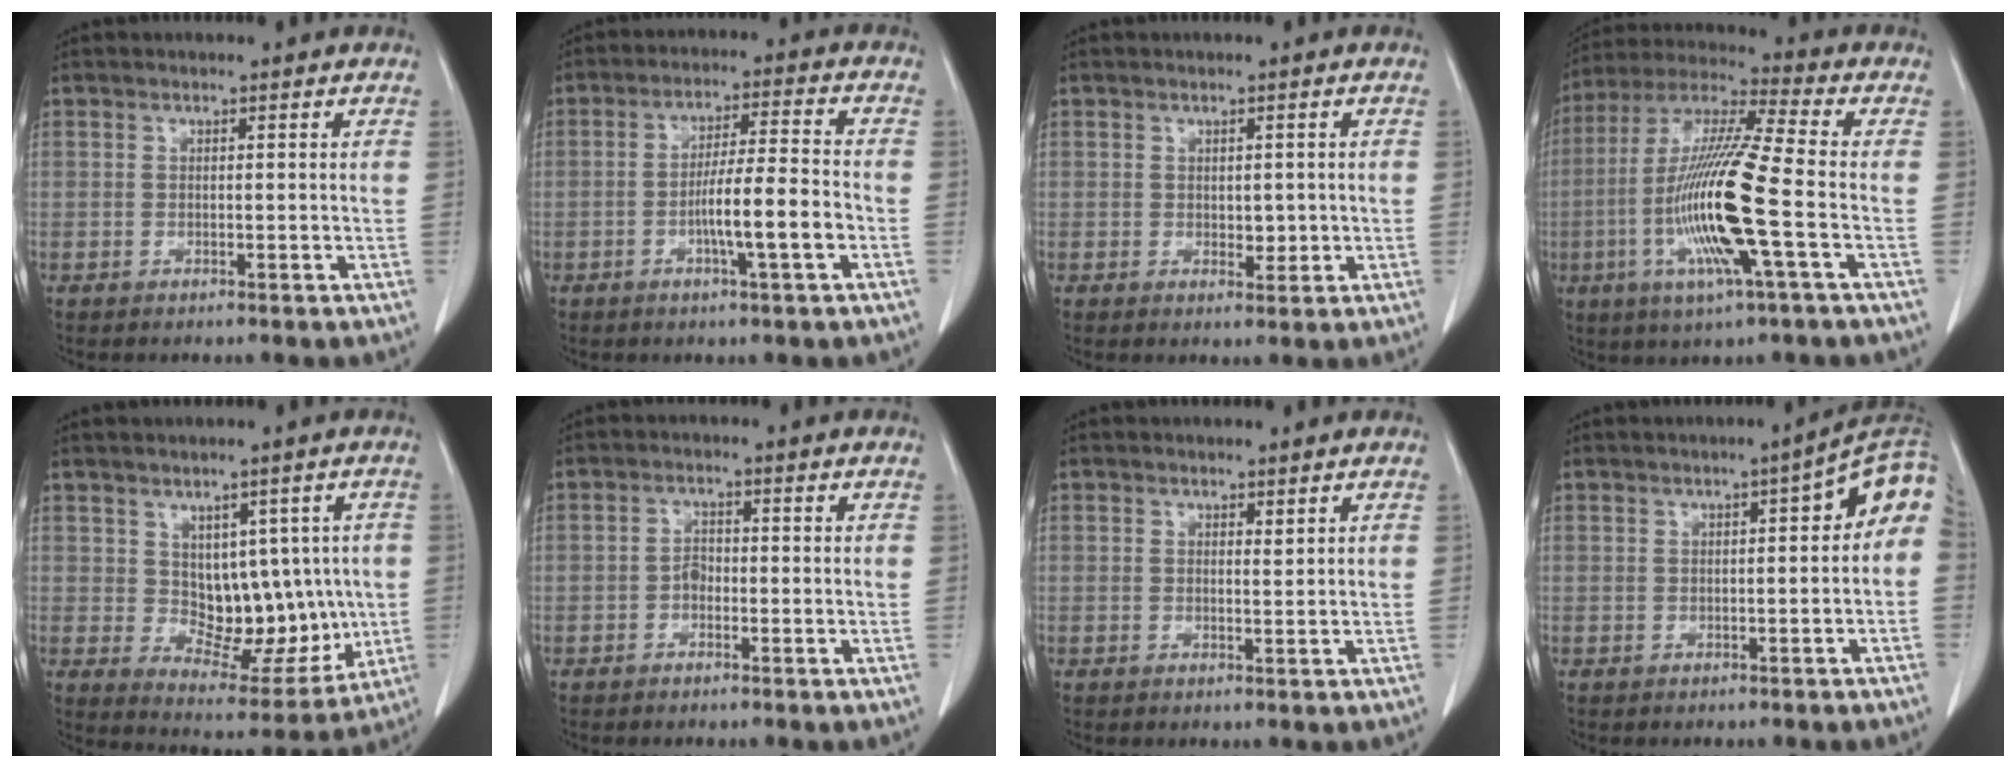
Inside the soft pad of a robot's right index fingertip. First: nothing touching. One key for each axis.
{"total": 8.3, "fx": -2.7, "fy": 0.2, "fz": 7.9, "tx": -0.136, "ty": 0.006, "tz": -0.047}
{"total": 2.2, "fx": 0.0, "fy": 1.4, "fz": 1.7, "tx": -0.021, "ty": -0.003, "tz": 0.006}
{"total": 17.0, "fx": -4.0, "fy": 0.5, "fz": 16.5, "tx": -0.340, "ty": -0.011, "tz": -0.084}
{"total": 10.8, "fx": 0.8, "fy": 6.6, "fz": 8.4, "tx": -0.093, "ty": 0.011, "tz": 0.037}
{"total": 1.8, "fx": -0.7, "fy": 1.2, "fz": 1.1, "tx": -0.015, "ty": 0.006, "tz": -0.013}
{"total": 0.7, "fx": 0.5, "fy": 0.1, "fz": 0.4, "tx": -0.009, "ty": -0.007, "tz": 0.008}
{"total": 6.7, "fx": 0.8, "fy": 1.5, "fz": 6.5, "tx": -0.078, "ty": 0.026, "tz": 0.002}